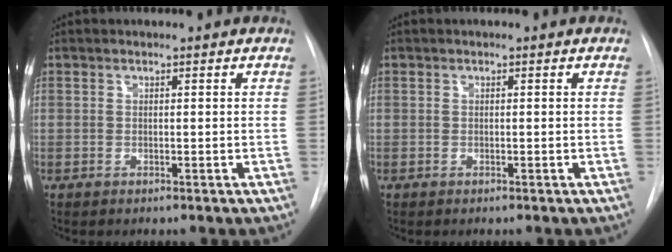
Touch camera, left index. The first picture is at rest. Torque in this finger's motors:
{"motor_torque": [0.00, 0.00, 0.00, 0.00]}